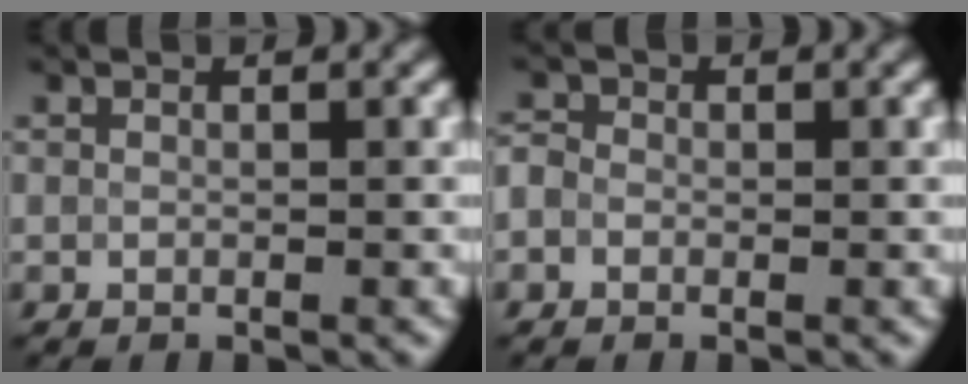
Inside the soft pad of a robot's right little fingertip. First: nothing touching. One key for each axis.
{"total": 1.1, "fx": -0.5, "fy": 1.0, "fz": 0.3, "tx": 0.004, "ty": 0.004, "tz": -0.019}